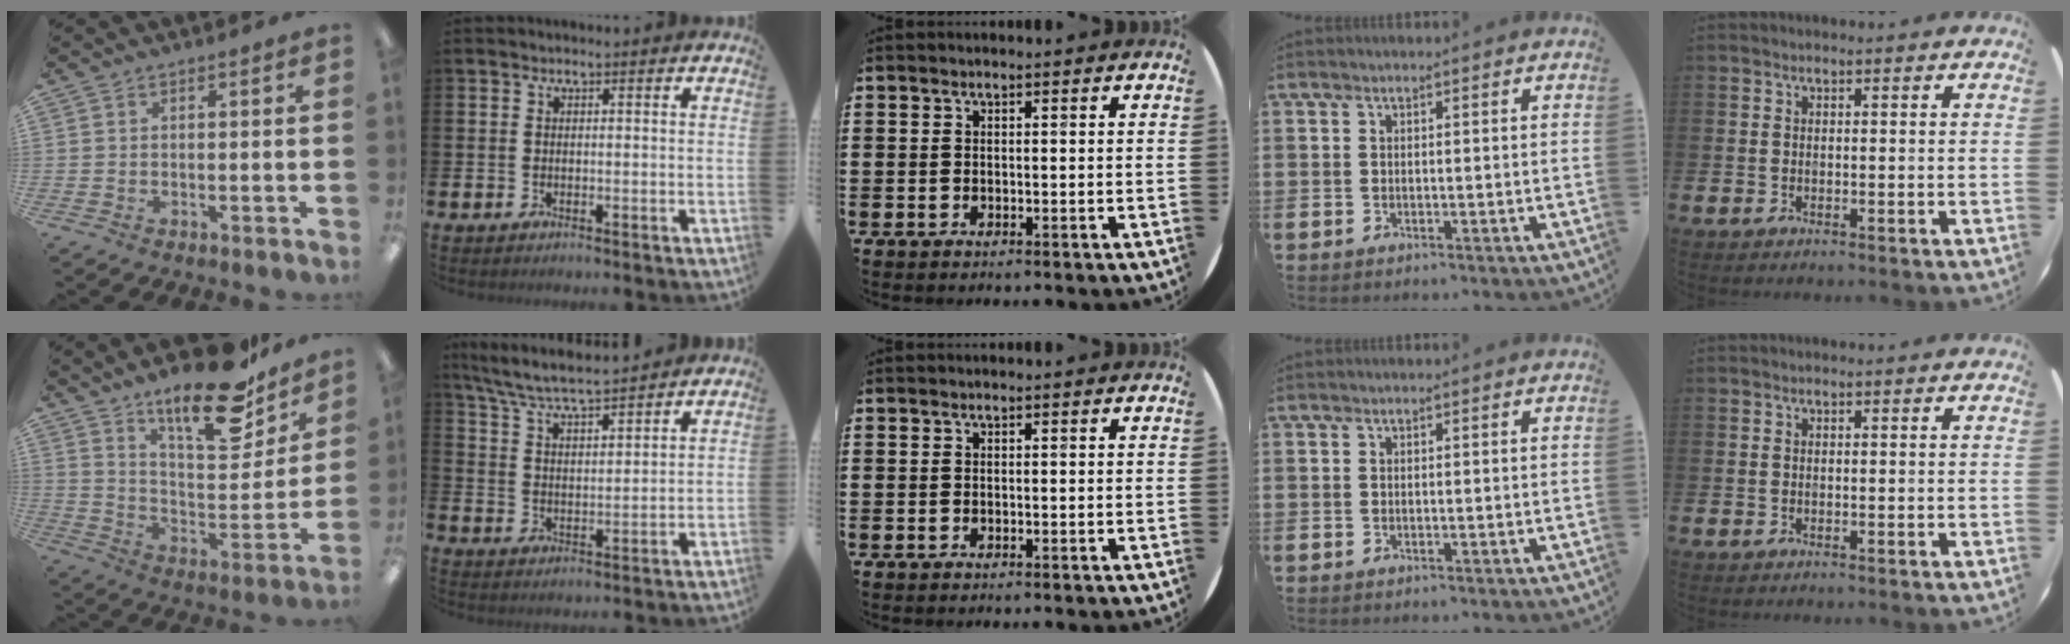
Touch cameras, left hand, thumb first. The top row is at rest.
{"thumb": {"total": 21.4, "force": [15.4, 7.4, 12.9], "torque": [-0.196, -0.099, 0.258]}, "index": {"total": 6.5, "force": [6.3, 0.2, 1.8], "torque": [-0.058, -0.040, 0.110]}}